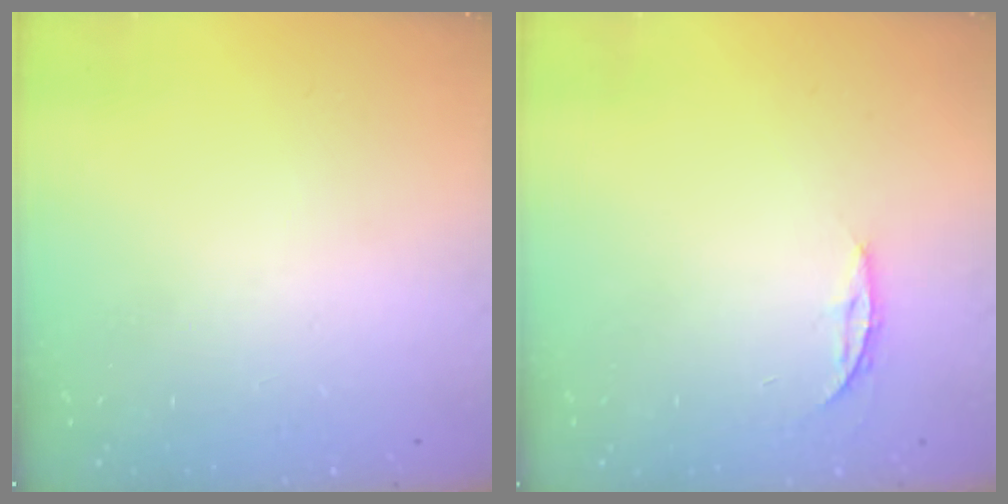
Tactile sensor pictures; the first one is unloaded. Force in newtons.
{"total": 3.6, "press": 3.6, "slide": 0.3}